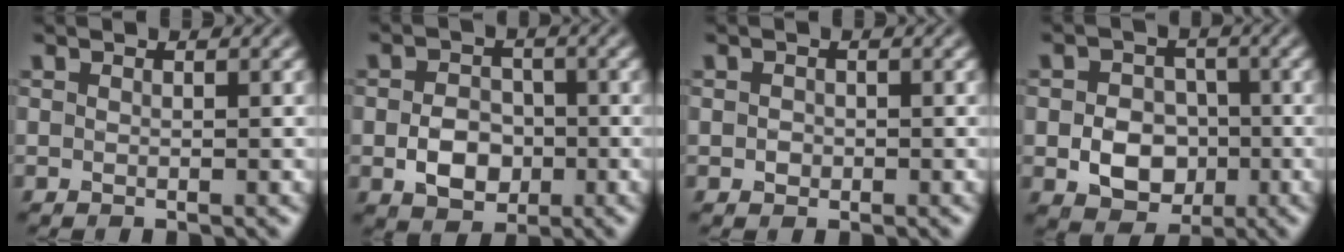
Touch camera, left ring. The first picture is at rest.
{"total": 3.9, "force": [-1.0, 2.9, 2.4], "torque": [-0.040, 0.000, -0.021]}
{"total": 0.8, "force": [-0.1, 0.7, 0.3], "torque": [-0.003, -0.004, -0.004]}
{"total": 4.8, "force": [-1.1, 3.8, 2.7], "torque": [-0.043, -0.003, -0.021]}